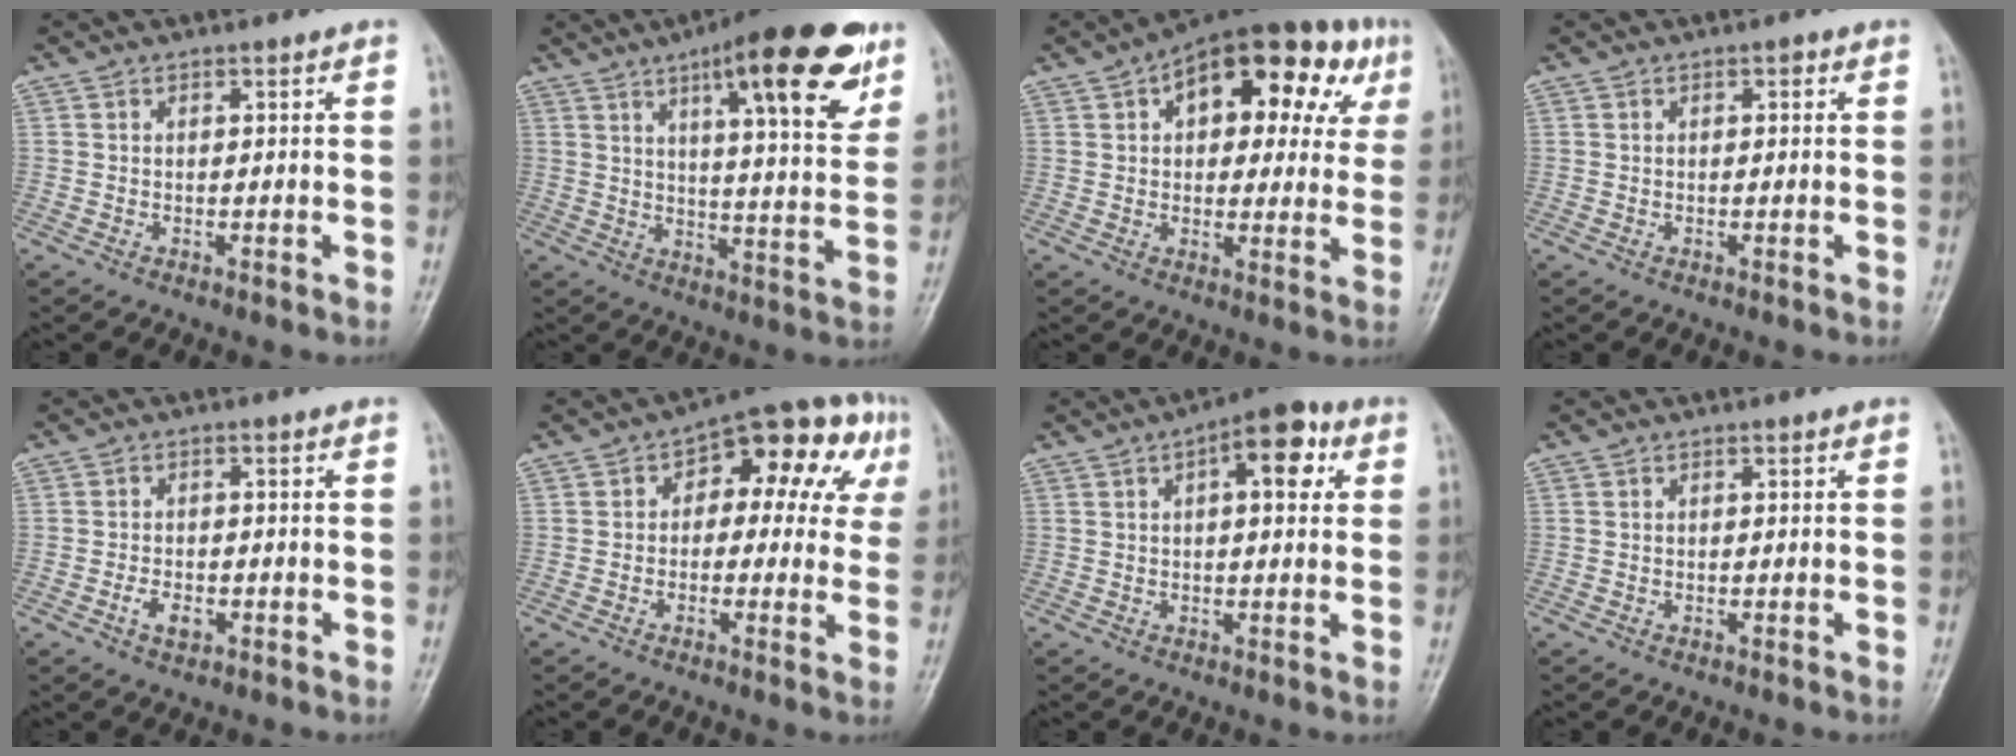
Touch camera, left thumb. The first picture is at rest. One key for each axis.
{"total": 20.0, "fx": 10.7, "fy": 5.3, "fz": 16.1, "tx": -0.192, "ty": -0.039, "tz": 0.148}
{"total": 20.6, "fx": 7.6, "fy": 11.0, "fz": 15.6, "tx": -0.161, "ty": 0.021, "tz": 0.095}
{"total": 1.0, "fx": 0.3, "fy": 0.6, "fz": 0.7, "tx": -0.003, "ty": 0.003, "tz": 0.000}
{"total": 3.3, "fx": -1.4, "fy": 1.9, "fz": 2.2, "tx": -0.035, "ty": 0.007, "tz": -0.023}
{"total": 14.6, "fx": 4.1, "fy": 8.5, "fz": 11.1, "tx": -0.076, "ty": 0.034, "tz": 0.042}
{"total": 9.3, "fx": 3.2, "fy": 4.0, "fz": 7.7, "tx": -0.086, "ty": 0.013, "tz": 0.036}
{"total": 0.0}